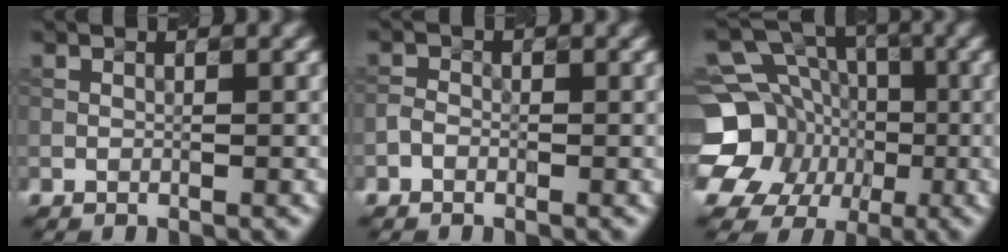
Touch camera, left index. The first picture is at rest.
{"total": 1.1, "force": [-0.6, 0.8, 0.3], "torque": [-0.004, 0.001, -0.017]}
{"total": 14.5, "force": [-4.0, 12.9, 5.2], "torque": [-0.131, -0.008, -0.077]}